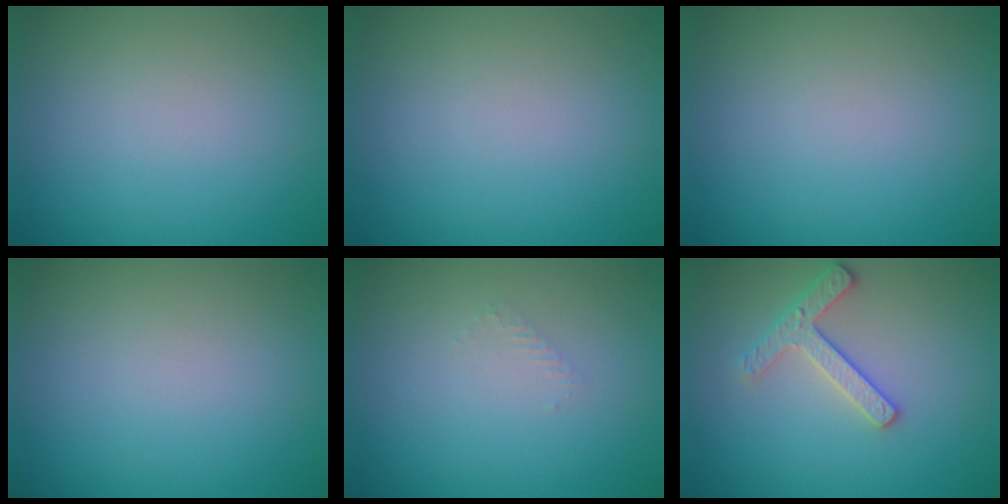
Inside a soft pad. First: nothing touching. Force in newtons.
{"total": 0.0}
{"total": 0.0}
{"total": 0.0}
{"total": 0.8, "press": 0.8, "slide": 0.3}
{"total": 2.5, "press": 2.5, "slide": 0.3}